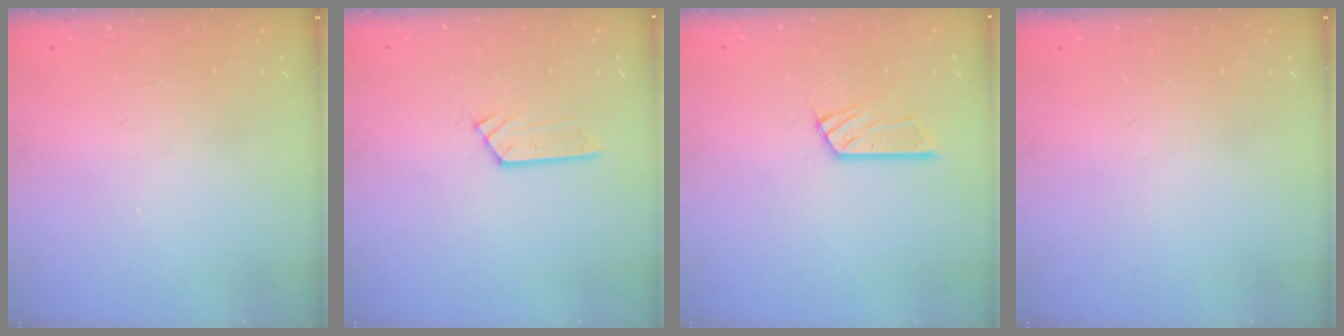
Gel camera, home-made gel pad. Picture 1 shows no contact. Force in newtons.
{"total": 3.6, "press": 3.6, "slide": 0.3}
{"total": 9.0, "press": 9.0, "slide": 0.8}
{"total": 0.0}